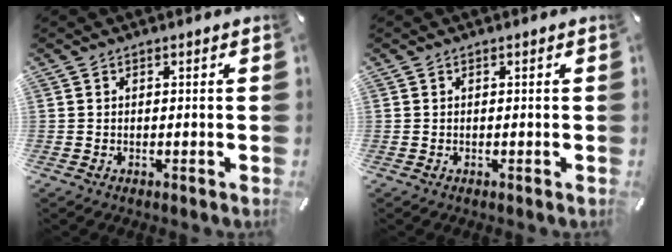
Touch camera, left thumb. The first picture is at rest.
{"total": 0.0}